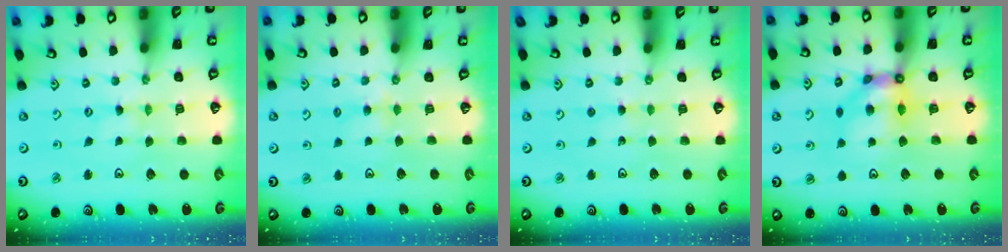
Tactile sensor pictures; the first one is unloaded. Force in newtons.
{"total": 3.0, "press": 3.0, "slide": 0.6}
{"total": 2.6, "press": 2.6, "slide": 0.3}
{"total": 8.5, "press": 8.4, "slide": 0.9}